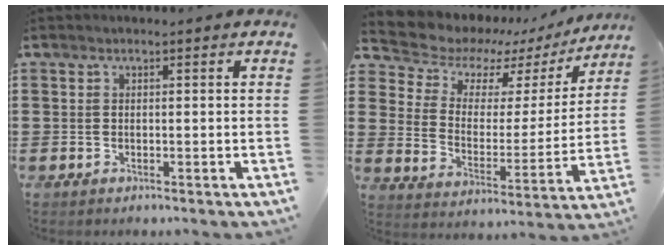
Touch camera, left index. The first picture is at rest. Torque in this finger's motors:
{"motor_torque": [2.14, 0.00, 0.55, 0.05]}